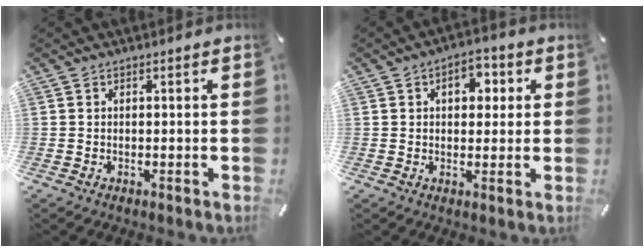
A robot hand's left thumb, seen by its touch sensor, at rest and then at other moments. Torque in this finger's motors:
{"motor_torque": [1.02, 1.17, 0.62, -0.72, 0.18]}